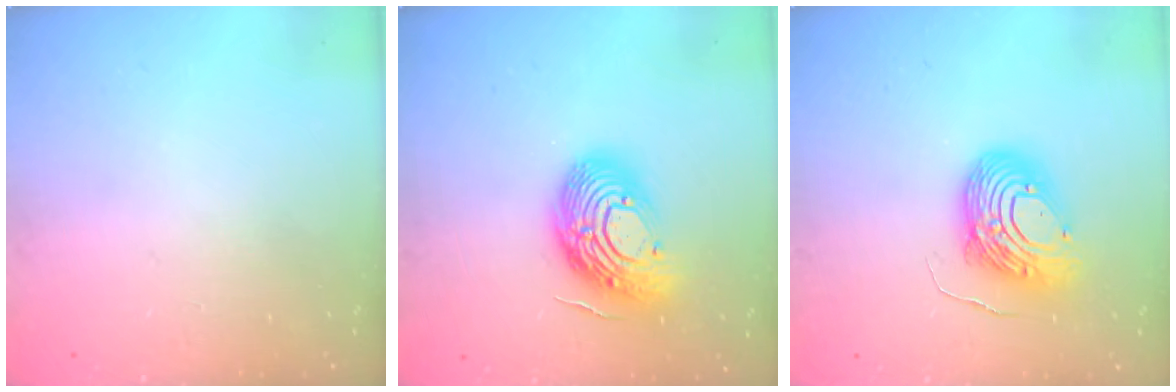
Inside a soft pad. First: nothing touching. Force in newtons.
{"total": 16.9, "press": 16.9, "slide": 1.2}
{"total": 12.7, "press": 12.6, "slide": 1.6}